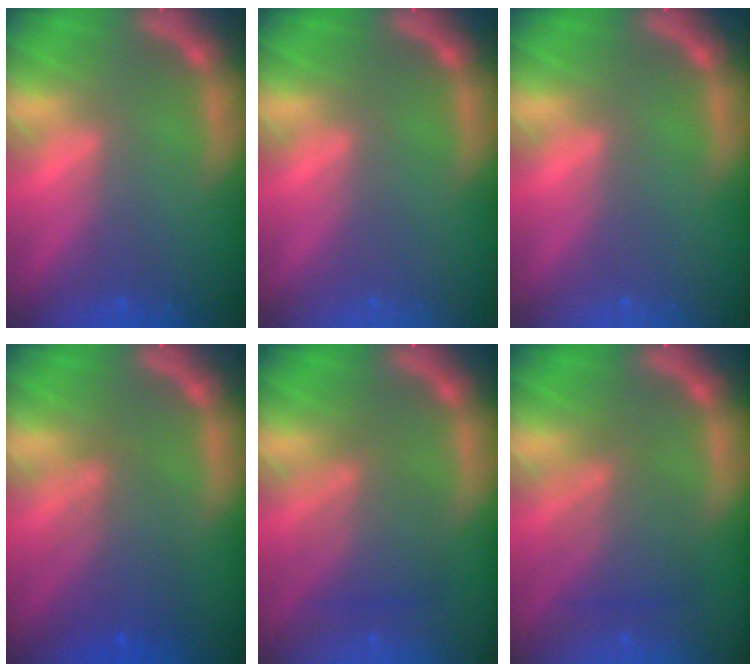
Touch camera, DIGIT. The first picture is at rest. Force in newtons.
{"total": 0.0}
{"total": 0.0}
{"total": 4.5}
{"total": 4.5}
{"total": 4.5}